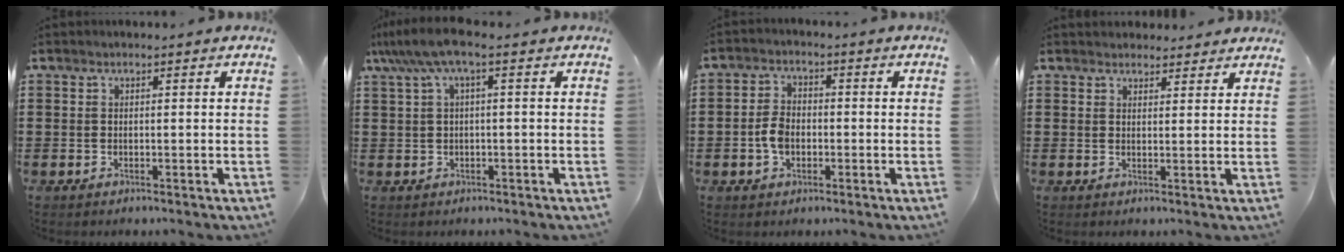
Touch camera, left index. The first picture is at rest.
{"total": 5.1, "force": [1.2, 1.0, 4.8], "torque": [-0.105, -0.001, 0.016]}
{"total": 4.1, "force": [-0.8, 2.7, 3.0], "torque": [-0.079, -0.002, -0.021]}
{"total": 2.6, "force": [2.4, 0.8, -0.1], "torque": [0.004, -0.005, 0.045]}